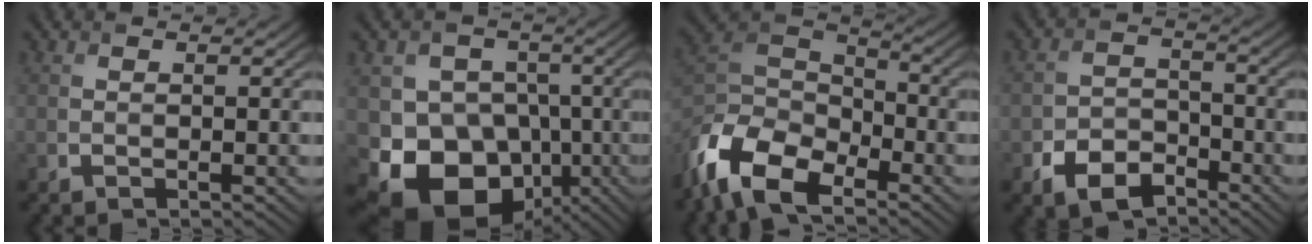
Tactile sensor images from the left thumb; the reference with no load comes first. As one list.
[{"total": 12.8, "force": [-4.5, 10.3, 6.1], "torque": [-0.110, -0.029, -0.091]}, {"total": 12.2, "force": [-8.0, 5.9, 7.0], "torque": [-0.164, -0.016, -0.168]}, {"total": 5.9, "force": [-3.8, 3.6, 2.9], "torque": [-0.057, -0.005, -0.077]}]